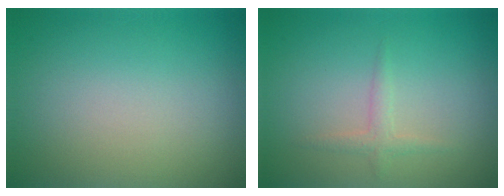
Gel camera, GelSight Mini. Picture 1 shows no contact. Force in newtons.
{"total": 1.3, "press": 1.3, "slide": 0.0}